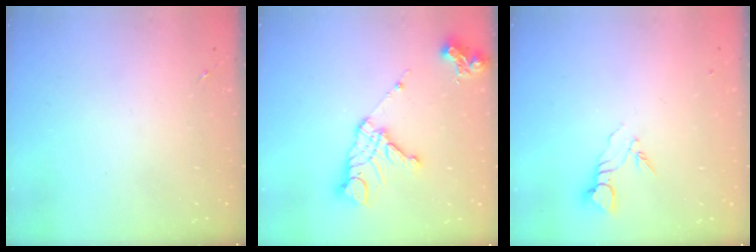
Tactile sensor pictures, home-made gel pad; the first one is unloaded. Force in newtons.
{"total": 14.9, "press": 14.8, "slide": 1.6}
{"total": 3.8, "press": 3.8, "slide": 0.2}